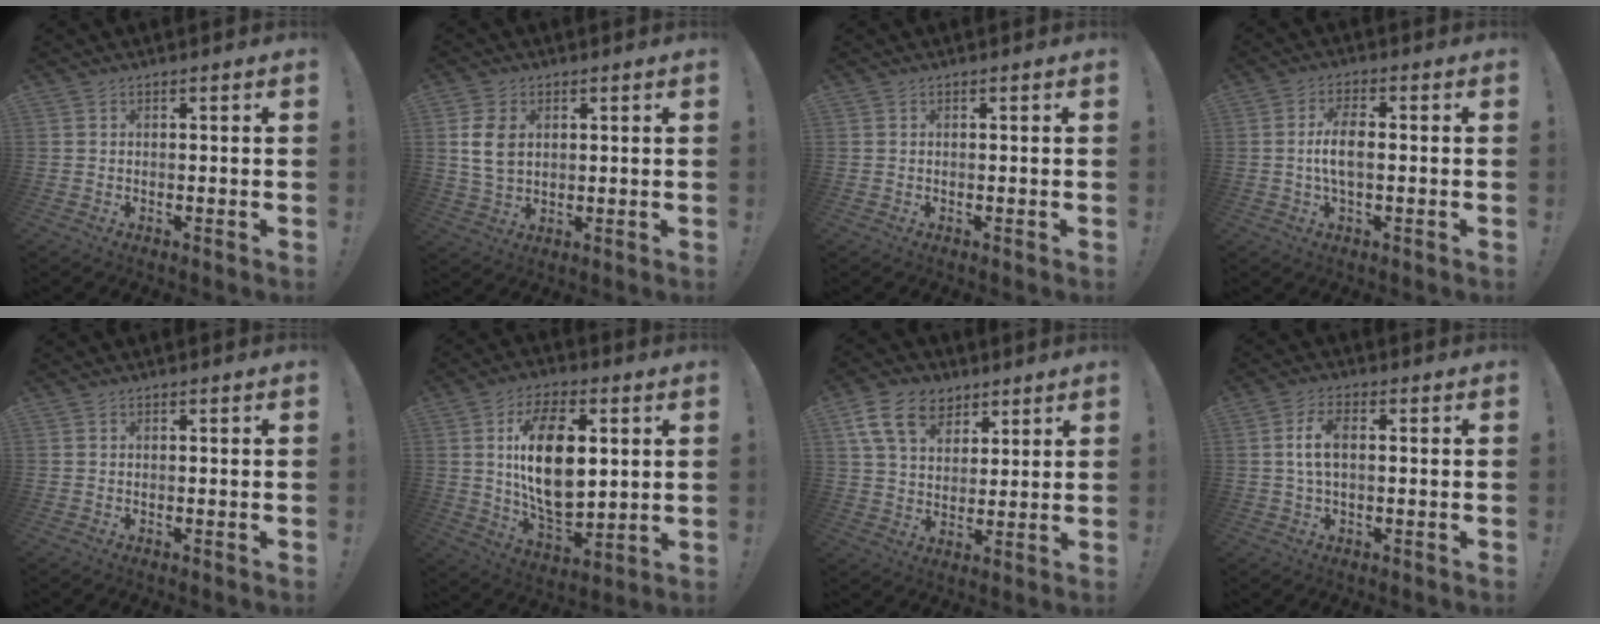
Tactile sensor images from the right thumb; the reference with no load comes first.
{"total": 7.7, "force": [1.8, 5.5, 5.1], "torque": [-0.097, 0.000, 0.033]}
{"total": 0.0}
{"total": 7.0, "force": [-0.6, 2.7, 6.4], "torque": [-0.131, 0.003, -0.015]}
{"total": 0.0}
{"total": 19.6, "force": [4.0, 10.9, 15.8], "torque": [-0.290, -0.012, 0.063]}
{"total": 14.5, "force": [7.7, 9.8, 7.3], "torque": [-0.129, -0.029, 0.151]}
{"total": 6.2, "force": [0.6, 3.0, 5.4], "torque": [-0.111, 0.005, 0.008]}